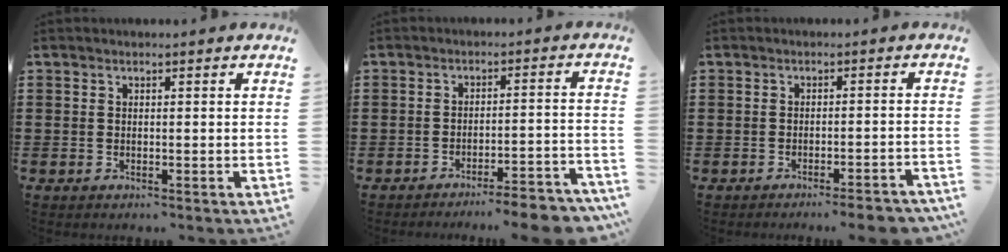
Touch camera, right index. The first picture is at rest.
{"total": 4.7, "force": [-4.4, -0.1, 1.4], "torque": [-0.023, -0.008, -0.088]}
{"total": 2.7, "force": [-2.6, 0.0, 0.6], "torque": [-0.013, -0.001, -0.053]}